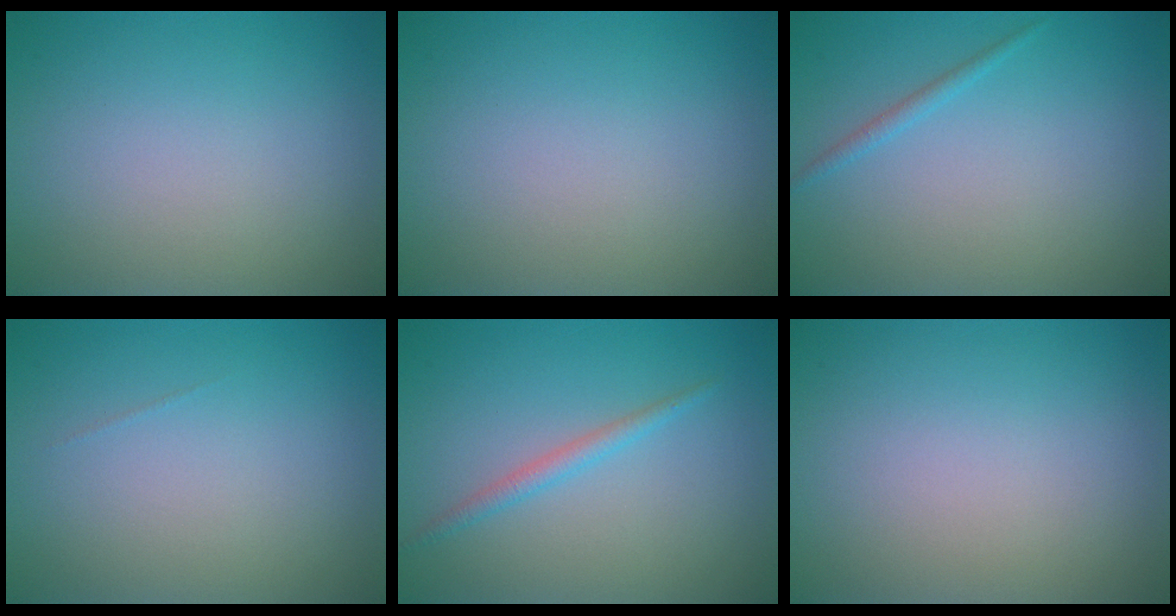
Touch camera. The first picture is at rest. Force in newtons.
{"total": 0.0}
{"total": 0.9, "press": 0.9, "slide": 0.2}
{"total": 0.0}
{"total": 1.4, "press": 1.4, "slide": 0.1}
{"total": 0.0}